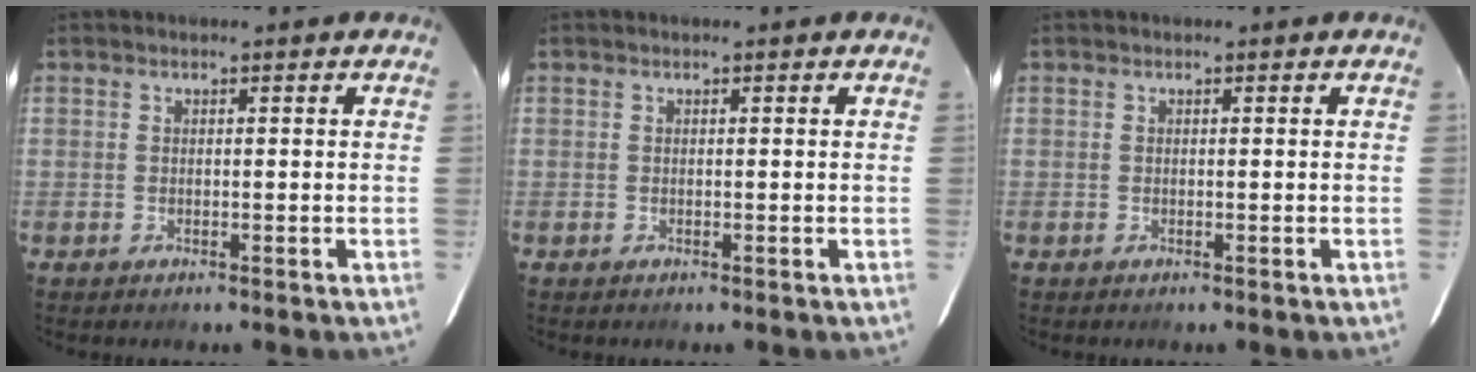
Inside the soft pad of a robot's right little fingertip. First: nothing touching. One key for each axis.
{"total": 0.0}
{"total": 0.0}